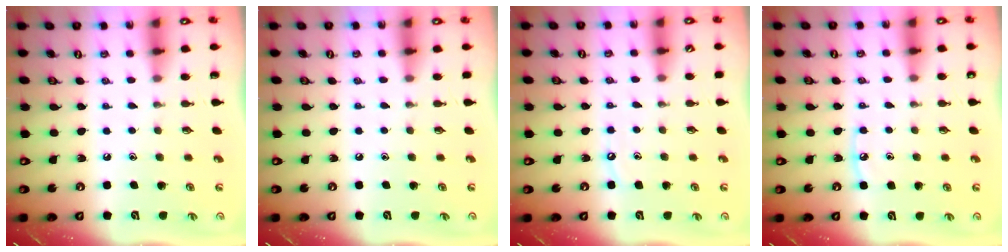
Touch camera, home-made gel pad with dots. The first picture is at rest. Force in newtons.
{"total": 2.9, "press": 2.9, "slide": 0.5}
{"total": 4.7, "press": 4.6, "slide": 0.6}
{"total": 4.2, "press": 4.1, "slide": 0.5}